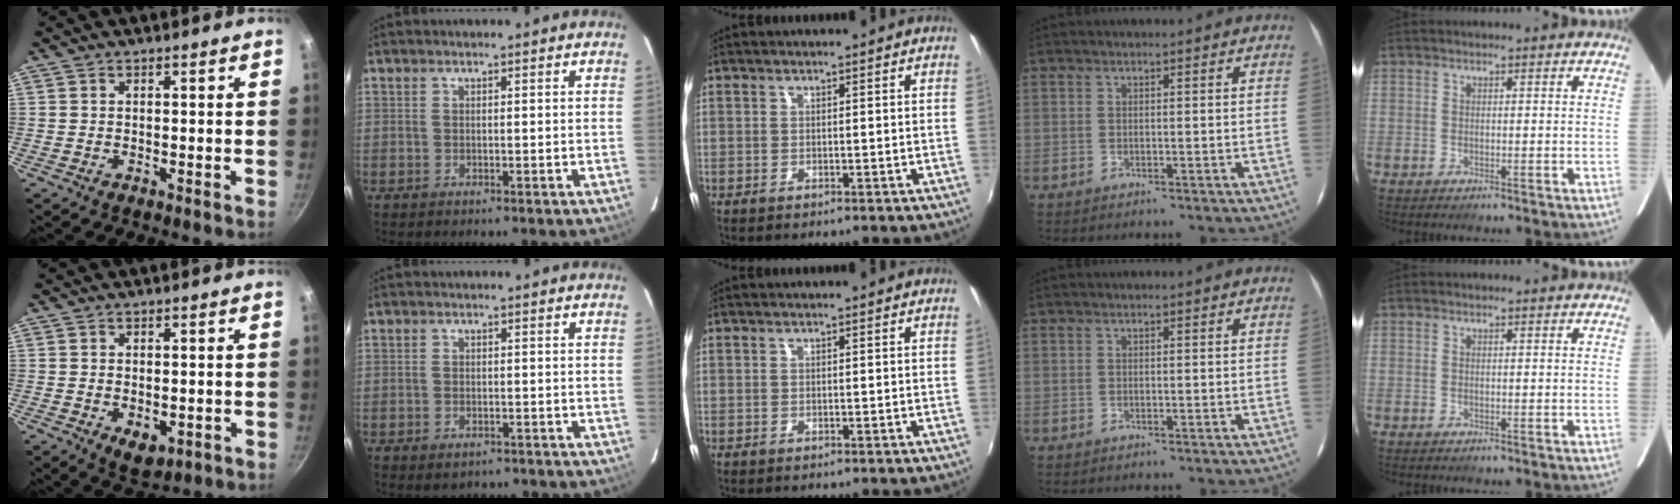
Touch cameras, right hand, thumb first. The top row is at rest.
{"thumb": {"total": 4.9, "force": [-1.1, 3.1, 3.6], "torque": [-0.046, -0.007, -0.007]}, "index": {"total": 2.8, "force": [-1.9, 1.7, 1.3], "torque": [-0.025, -0.005, -0.025]}}